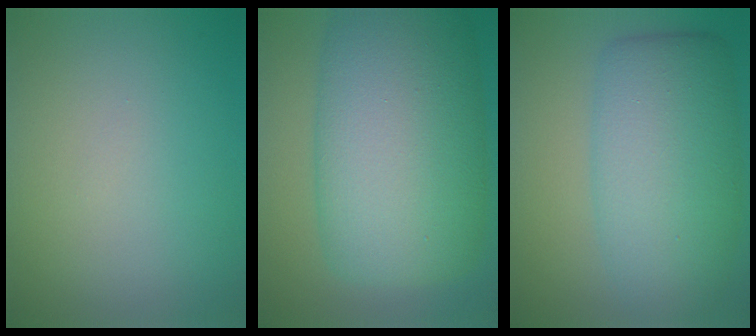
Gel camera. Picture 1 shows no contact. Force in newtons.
{"total": 14.6, "press": 14.6, "slide": 0.1}
{"total": 8.4, "press": 8.4, "slide": 0.0}